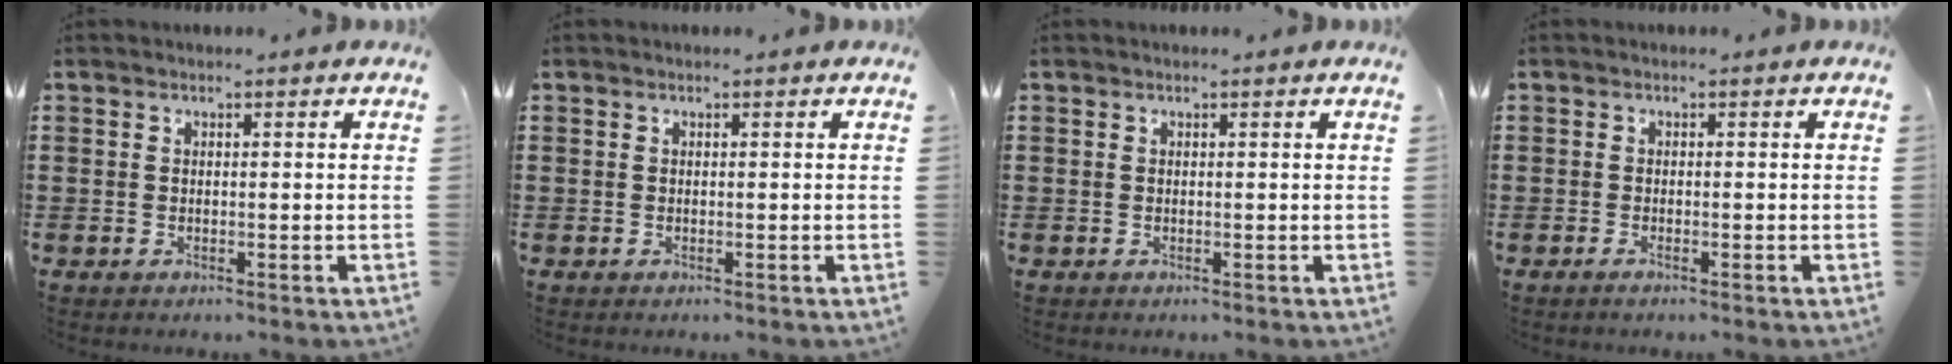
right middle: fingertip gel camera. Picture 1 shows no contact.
{"total": 0.0}
{"total": 0.0}
{"total": 0.6, "force": [-0.4, 0.0, 0.5], "torque": [-0.008, -0.003, -0.006]}